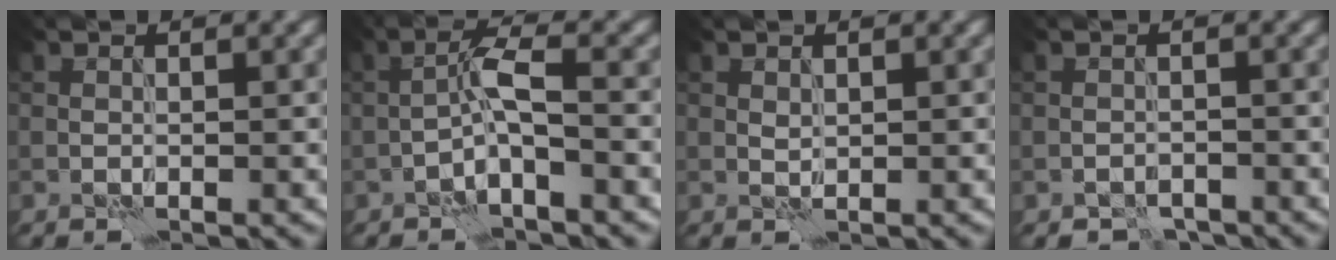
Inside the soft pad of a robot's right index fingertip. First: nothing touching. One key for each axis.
{"total": 3.2, "fx": -1.4, "fy": 0.4, "fz": 2.8, "tx": -0.053, "ty": 0.015, "tz": -0.034}
{"total": 0.6, "fx": 0.4, "fy": 0.3, "fz": 0.4, "tx": -0.008, "ty": 0.000, "tz": 0.010}
{"total": 1.8, "fx": -1.7, "fy": 0.7, "fz": 0.2, "tx": 0.002, "ty": 0.001, "tz": -0.028}